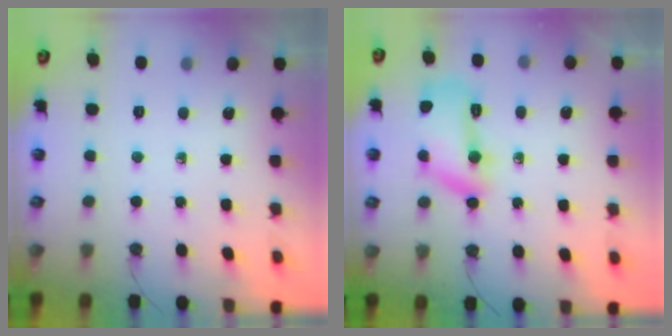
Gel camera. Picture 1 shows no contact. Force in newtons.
{"total": 13.2, "press": 13.2, "slide": 0.9}